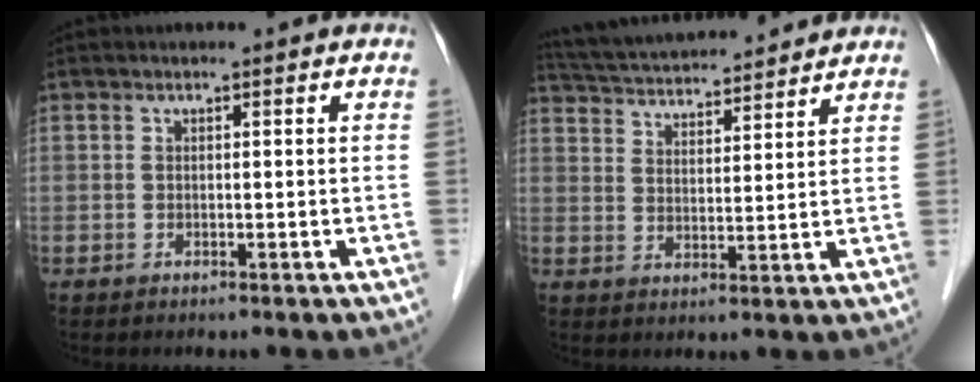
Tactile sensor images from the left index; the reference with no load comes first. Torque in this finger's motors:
{"motor_torque": [-0.28, -0.95, 0.26, 0.08]}